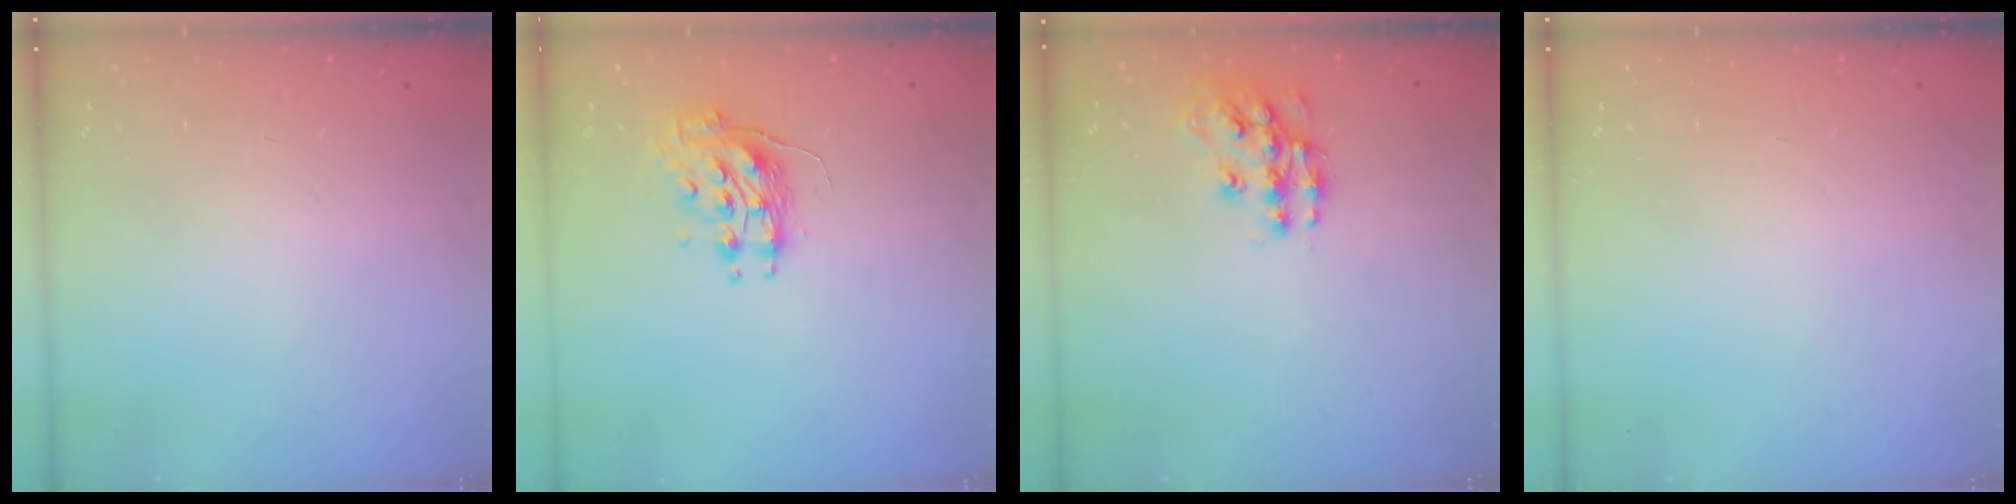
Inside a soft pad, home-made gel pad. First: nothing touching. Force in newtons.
{"total": 8.8, "press": 8.8, "slide": 0.0}
{"total": 11.9, "press": 11.9, "slide": 0.9}
{"total": 0.0}